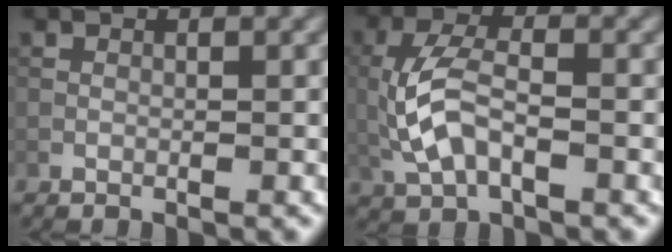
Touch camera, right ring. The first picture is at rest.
{"total": 5.0, "force": [-1.3, 2.4, 4.2], "torque": [-0.099, 0.006, -0.025]}